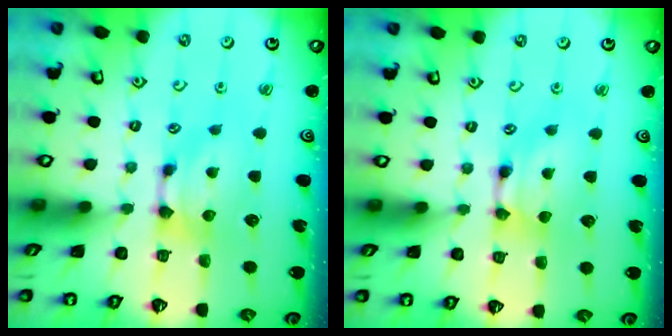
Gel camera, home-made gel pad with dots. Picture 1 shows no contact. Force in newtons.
{"total": 1.6, "press": 1.6, "slide": 0.1}